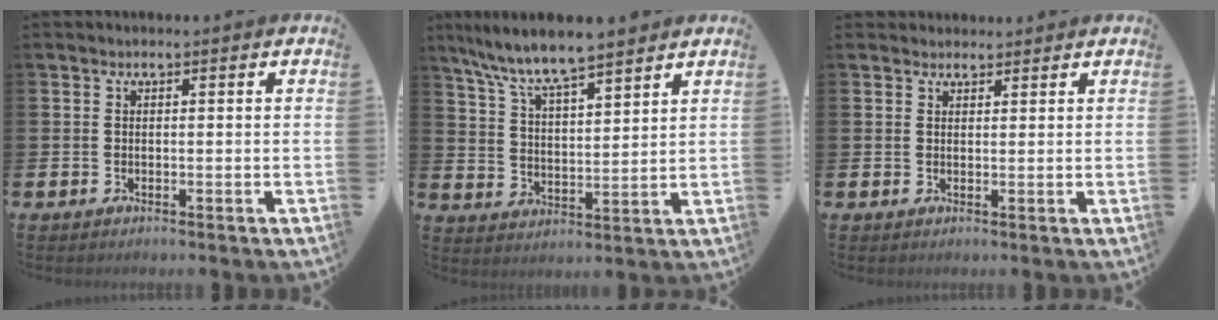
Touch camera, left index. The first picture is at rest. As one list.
[{"total": 8.0, "force": [7.5, 0.7, 2.8], "torque": [-0.085, -0.038, 0.134]}, {"total": 2.0, "force": [1.8, 0.7, -0.1], "torque": [0.010, -0.004, 0.033]}]